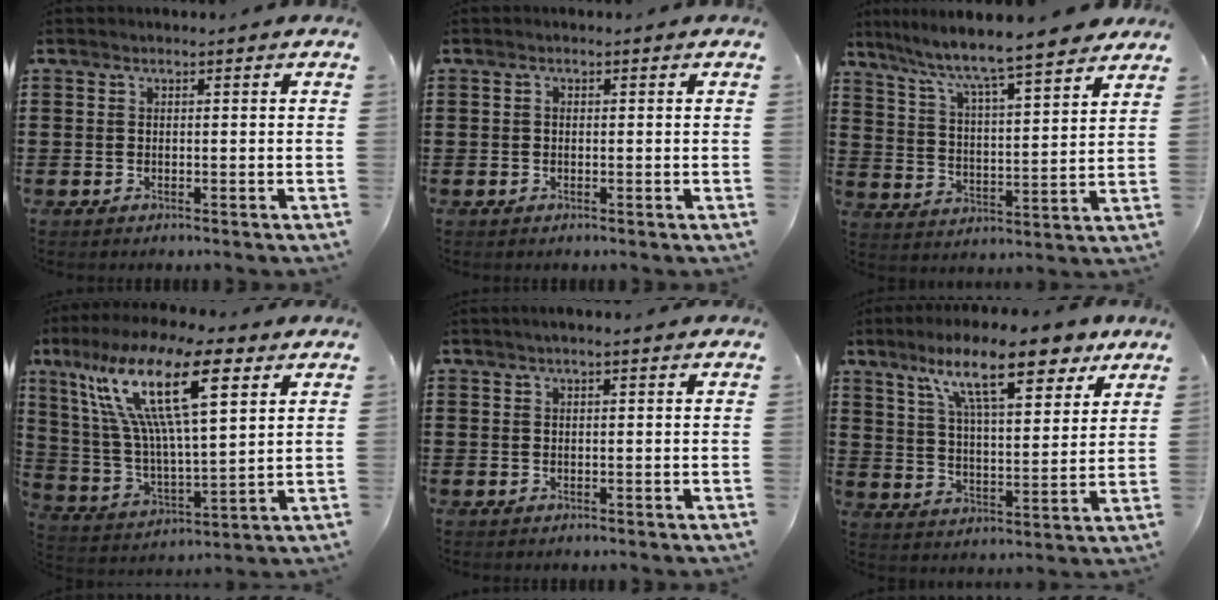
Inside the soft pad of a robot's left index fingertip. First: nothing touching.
{"total": 0.6, "force": [-0.1, 0.4, 0.3], "torque": [-0.009, 0.002, -0.003]}
{"total": 6.3, "force": [5.9, -0.2, 2.4], "torque": [-0.074, -0.043, 0.094]}
{"total": 17.9, "force": [9.2, 5.3, 14.4], "torque": [-0.305, -0.017, 0.152]}
{"total": 0.9, "force": [0.4, 0.1, 0.8], "torque": [-0.016, 0.003, 0.007]}
{"total": 14.3, "force": [9.8, 3.4, 9.8], "torque": [-0.180, -0.027, 0.164]}